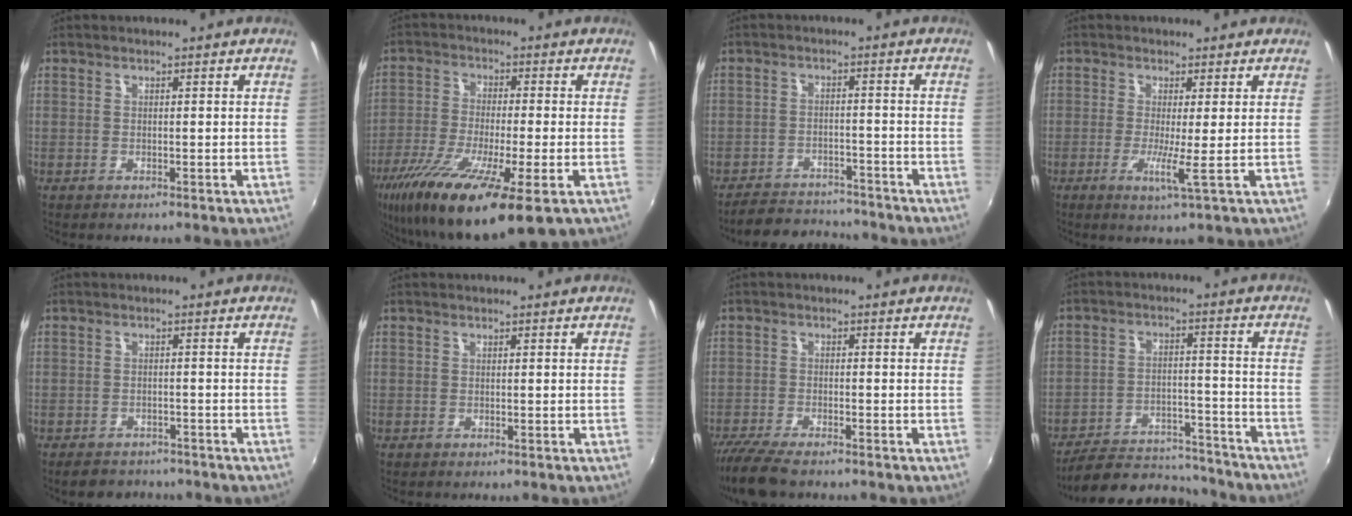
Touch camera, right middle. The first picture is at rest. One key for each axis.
{"total": 17.5, "fx": -10.1, "fy": 3.1, "fz": 13.9, "tx": -0.276, "ty": -0.060, "tz": -0.179}
{"total": 10.0, "fx": -9.3, "fy": 2.7, "fz": 2.5, "tx": -0.073, "ty": 0.007, "tz": -0.136}
{"total": 3.5, "fx": -0.5, "fy": -1.2, "fz": 3.3, "tx": -0.074, "ty": -0.012, "tz": -0.019}
{"total": 5.0, "fx": -4.3, "fy": 2.3, "fz": 1.0, "tx": -0.027, "ty": -0.001, "tz": -0.063}
{"total": 0.0}
{"total": 7.6, "fx": -6.5, "fy": 1.3, "fz": 3.8, "tx": -0.102, "ty": -0.033, "tz": -0.119}
{"total": 16.1, "fx": -14.7, "fy": 4.4, "fz": 5.0, "tx": -0.105, "ty": 0.009, "tz": -0.208}